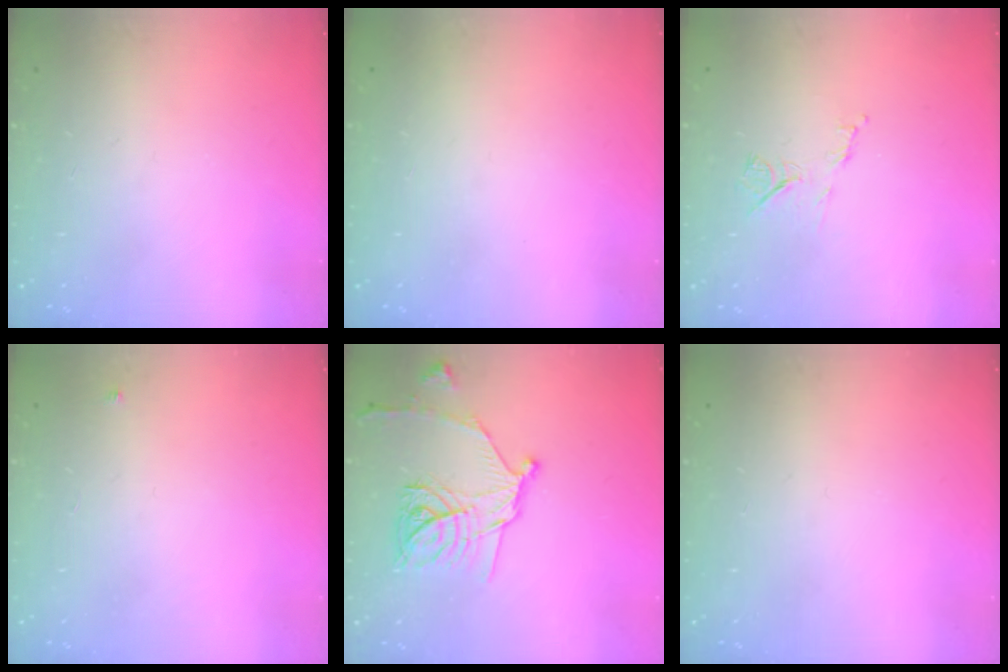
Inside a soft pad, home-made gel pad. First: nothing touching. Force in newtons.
{"total": 1.5, "press": 1.5, "slide": 0.1}
{"total": 6.6, "press": 6.5, "slide": 0.9}
{"total": 2.7, "press": 2.7, "slide": 0.4}
{"total": 16.7, "press": 16.6, "slide": 0.6}
{"total": 0.0}